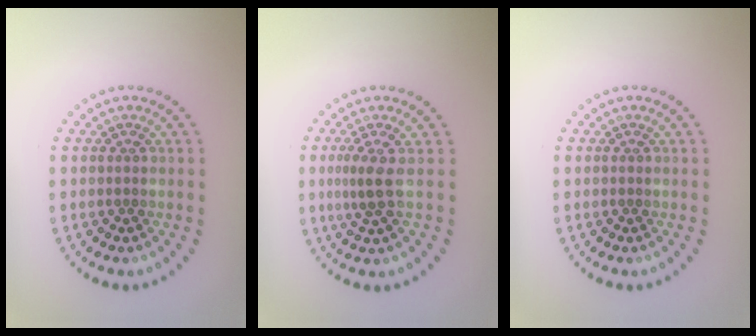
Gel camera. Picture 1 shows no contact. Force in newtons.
{"total": 2.2, "press": 1.6, "slide": 1.6}
{"total": 0.0}